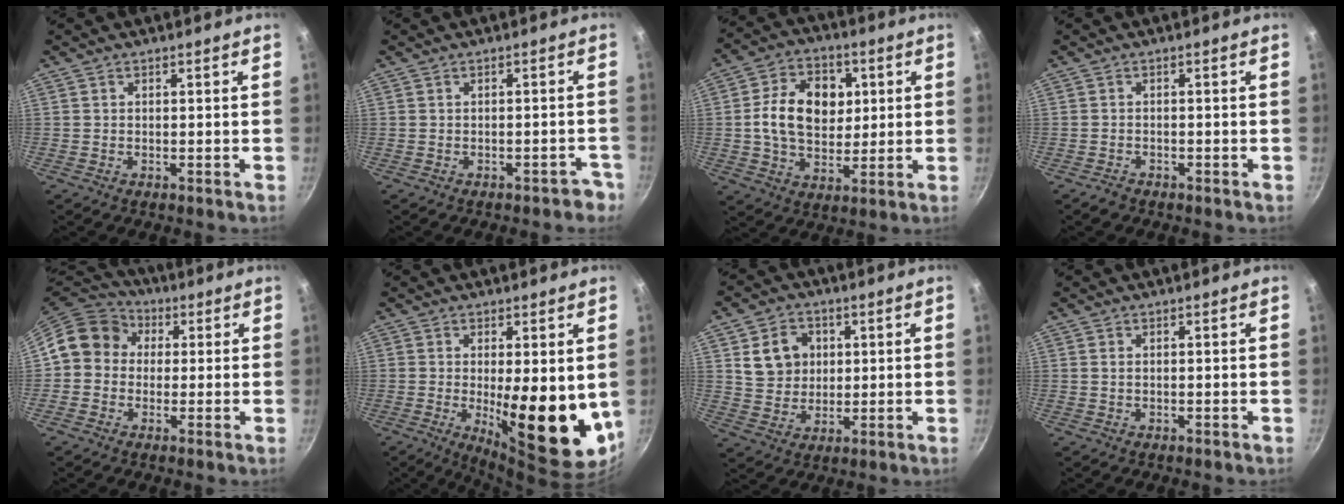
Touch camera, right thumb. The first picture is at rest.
{"total": 3.0, "force": [-2.2, 1.6, 1.4], "torque": [0.006, 0.034, -0.007]}
{"total": 14.5, "force": [2.1, 10.6, 9.6], "torque": [-0.132, 0.005, 0.029]}
{"total": 1.4, "force": [-1.2, 0.7, 0.4], "torque": [-0.012, 0.015, -0.019]}
{"total": 10.4, "force": [1.3, 9.1, 4.8], "torque": [-0.052, 0.024, -0.002]}
{"total": 15.2, "force": [-0.5, 4.9, 14.4], "torque": [-0.176, -0.031, 0.006]}
{"total": 9.2, "force": [2.4, 7.8, 4.2], "torque": [-0.046, -0.003, 0.043]}
{"total": 0.6, "force": [0.1, 0.4, 0.5], "torque": [-0.009, 0.001, 0.002]}